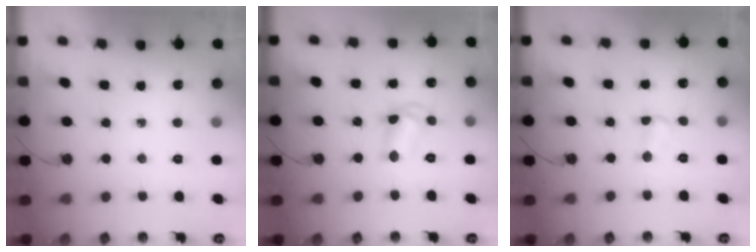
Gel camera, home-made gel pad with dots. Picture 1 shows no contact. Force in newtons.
{"total": 8.8, "press": 8.7, "slide": 0.7}
{"total": 2.6, "press": 2.6, "slide": 0.4}